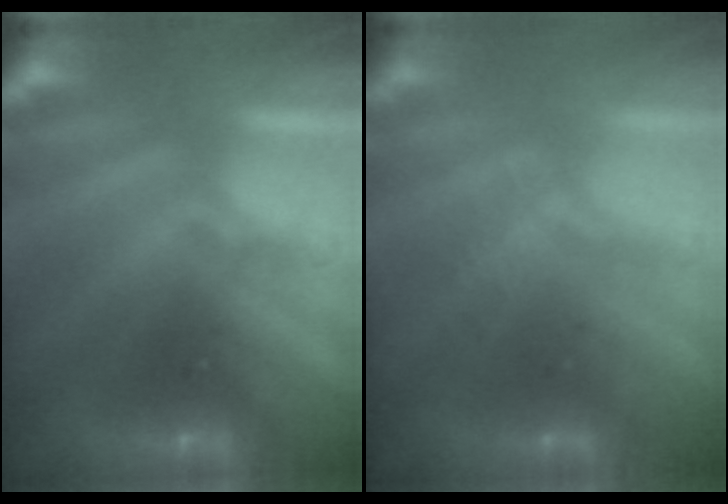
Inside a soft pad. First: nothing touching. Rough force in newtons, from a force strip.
{"total": 1.3}